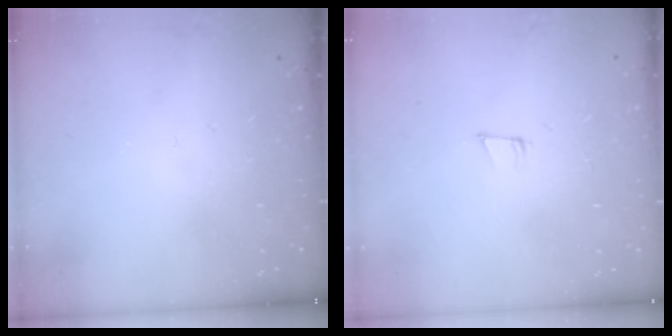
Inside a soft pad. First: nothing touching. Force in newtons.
{"total": 5.8, "press": 4.7, "slide": 3.4}